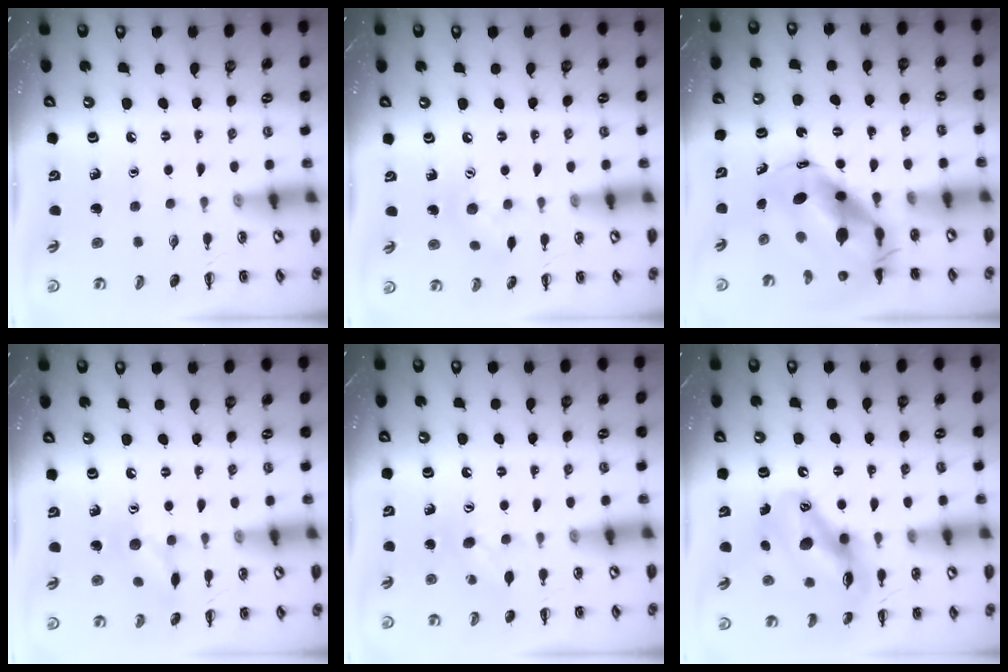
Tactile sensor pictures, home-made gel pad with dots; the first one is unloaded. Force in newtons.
{"total": 7.2, "press": 7.2, "slide": 0.4}
{"total": 10.2, "press": 9.9, "slide": 2.5}
{"total": 9.0, "press": 9.0, "slide": 0.9}
{"total": 7.2, "press": 7.1, "slide": 1.2}
{"total": 14.6, "press": 14.1, "slide": 3.7}